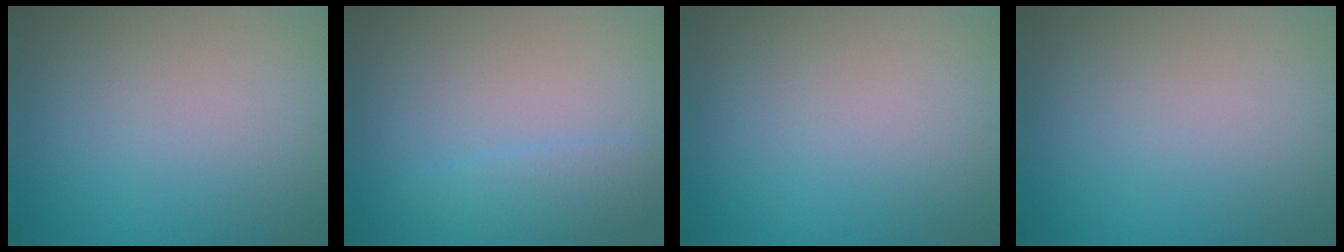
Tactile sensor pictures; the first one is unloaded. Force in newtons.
{"total": 2.2, "press": 2.2, "slide": 0.1}
{"total": 0.0}
{"total": 0.0}